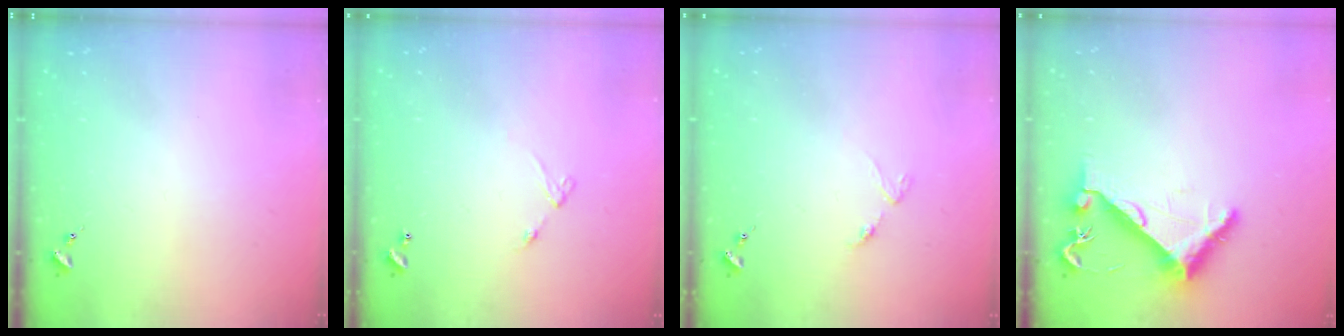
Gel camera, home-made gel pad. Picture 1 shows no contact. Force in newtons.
{"total": 4.6, "press": 4.6, "slide": 0.5}
{"total": 3.1, "press": 3.0, "slide": 0.5}
{"total": 7.9, "press": 7.9, "slide": 0.4}